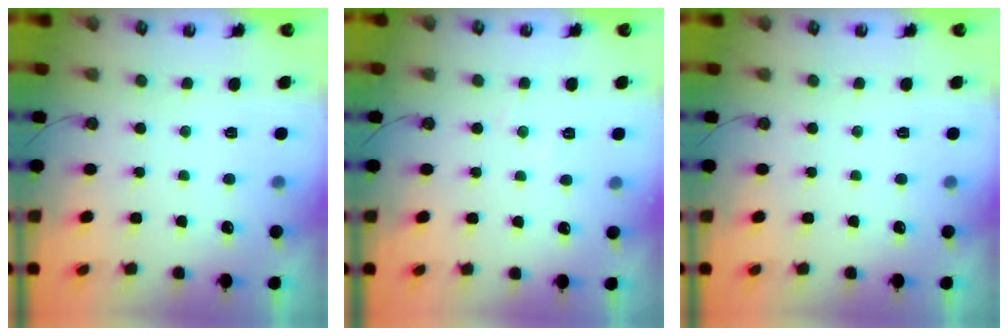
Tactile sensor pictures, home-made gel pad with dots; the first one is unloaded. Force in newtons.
{"total": 3.2, "press": 3.1, "slide": 0.6}
{"total": 0.0}